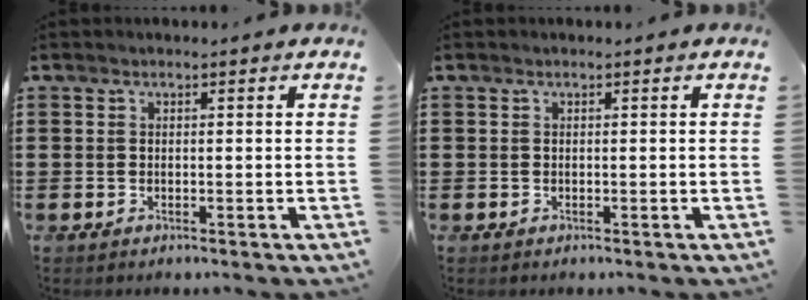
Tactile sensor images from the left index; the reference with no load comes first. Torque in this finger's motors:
{"motor_torque": [0.01, -0.01, 0.00, 0.00]}